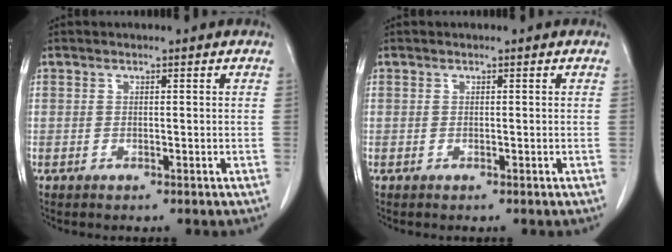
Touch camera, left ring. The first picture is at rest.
{"total": 0.0}